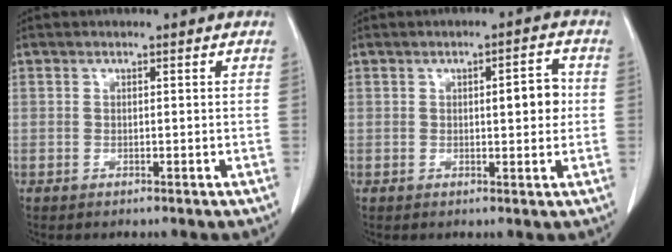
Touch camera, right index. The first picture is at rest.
{"total": 4.3, "force": [0.4, 1.2, 4.1], "torque": [-0.055, 0.005, 0.004]}